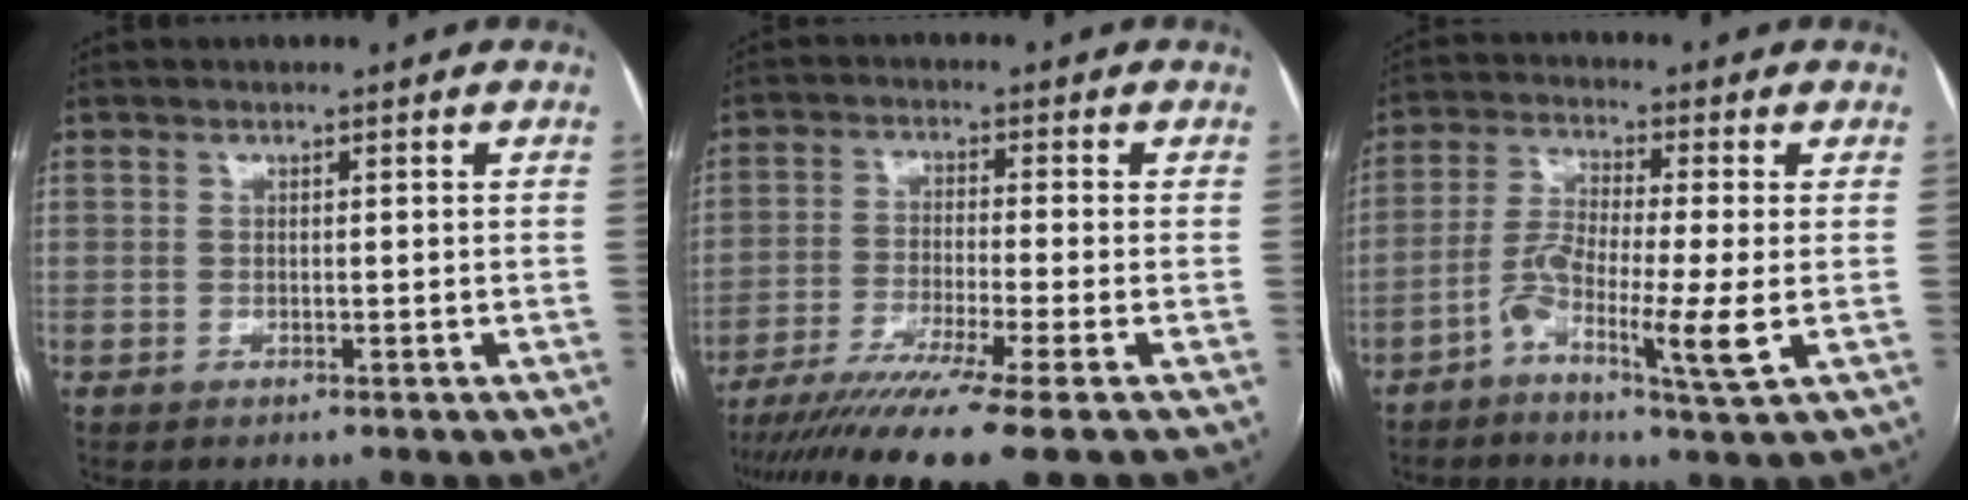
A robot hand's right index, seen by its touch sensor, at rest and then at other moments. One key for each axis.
{"total": 12.3, "fx": -9.4, "fy": -2.1, "fz": 7.7, "tx": -0.115, "ty": -0.035, "tz": -0.147}
{"total": 8.4, "fx": -3.1, "fy": 0.0, "fz": 7.8, "tx": -0.157, "ty": -0.002, "tz": -0.063}